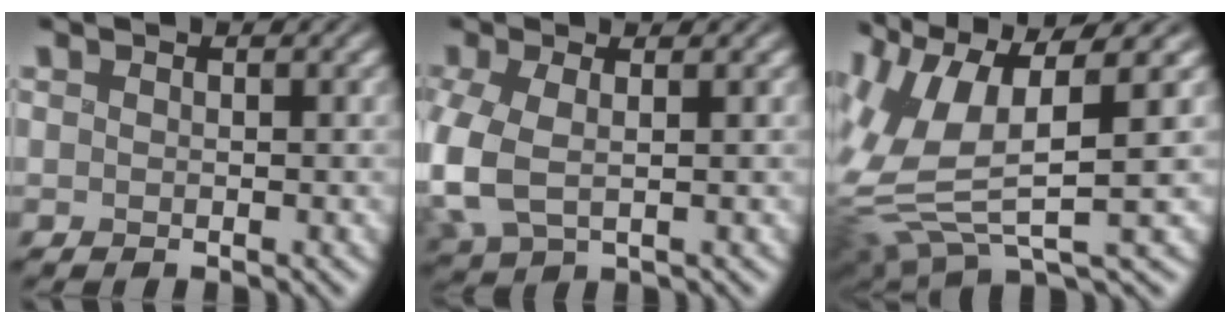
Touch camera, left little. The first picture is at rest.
{"total": 5.2, "force": [-0.9, 2.8, 4.2], "torque": [-0.115, -0.006, -0.016]}
{"total": 10.8, "force": [0.9, 4.0, 9.9], "torque": [-0.218, -0.009, 0.019]}